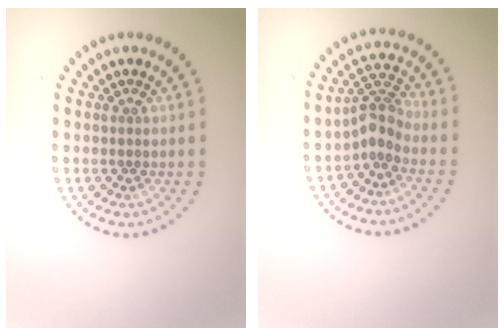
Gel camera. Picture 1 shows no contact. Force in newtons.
{"total": 2.8, "press": 2.1, "slide": 1.8}